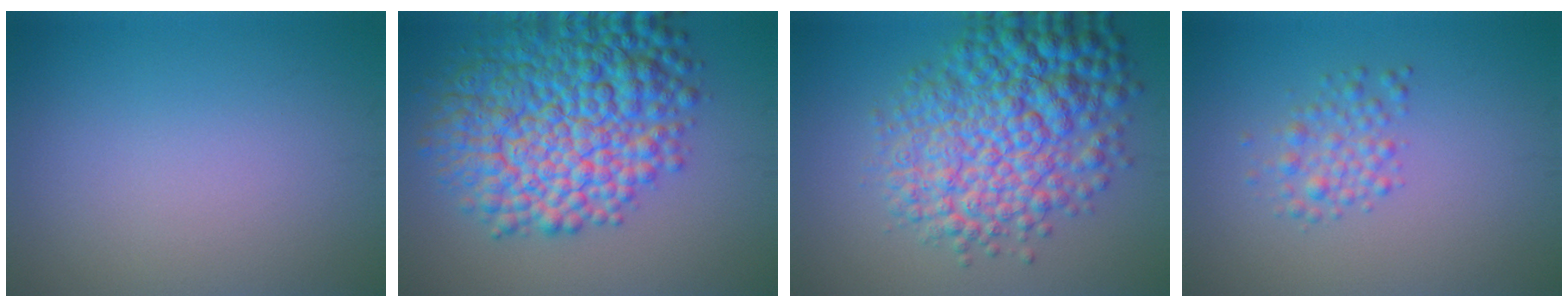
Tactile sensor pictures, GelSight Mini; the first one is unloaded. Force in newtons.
{"total": 12.1, "press": 12.1, "slide": 0.0}
{"total": 10.1, "press": 10.1, "slide": 0.1}
{"total": 2.2, "press": 2.2, "slide": 0.1}